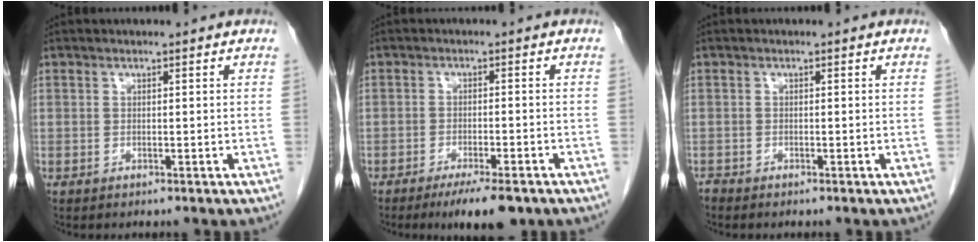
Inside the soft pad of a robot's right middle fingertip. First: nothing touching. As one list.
[{"total": 7.0, "force": [-5.0, 1.3, 4.8], "torque": [-0.067, -0.013, -0.071]}, {"total": 0.5, "force": [-0.5, 0.0, -0.1], "torque": [-0.002, -0.004, -0.013]}]